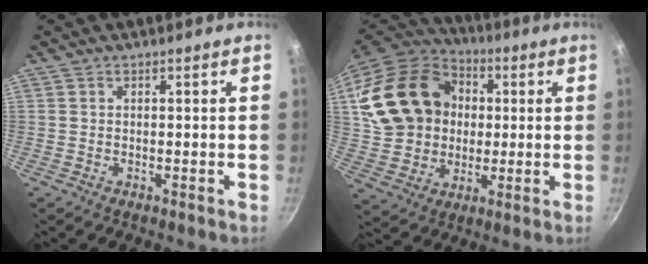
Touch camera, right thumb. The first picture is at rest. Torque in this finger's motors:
{"motor_torque": [1.28, 3.73, 0.86, -0.69, 0.20]}